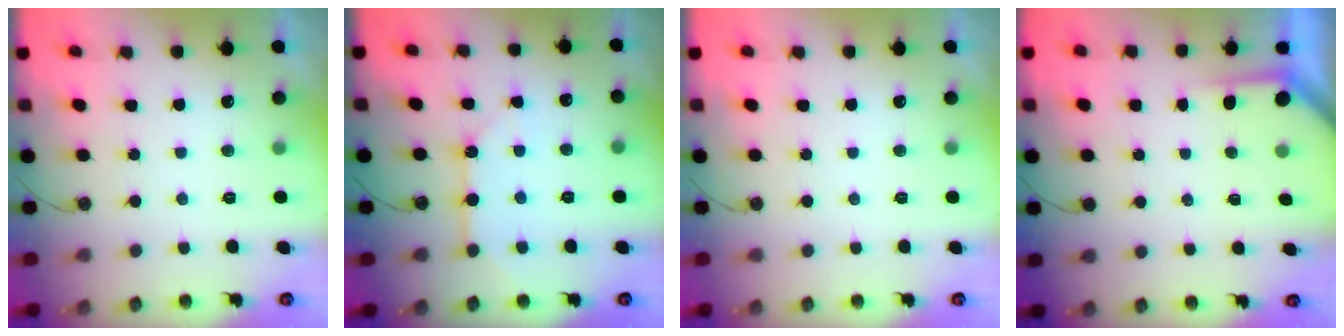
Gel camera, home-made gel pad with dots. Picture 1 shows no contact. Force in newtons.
{"total": 8.5, "press": 8.5, "slide": 0.8}
{"total": 0.0}
{"total": 2.0, "press": 2.0, "slide": 0.2}